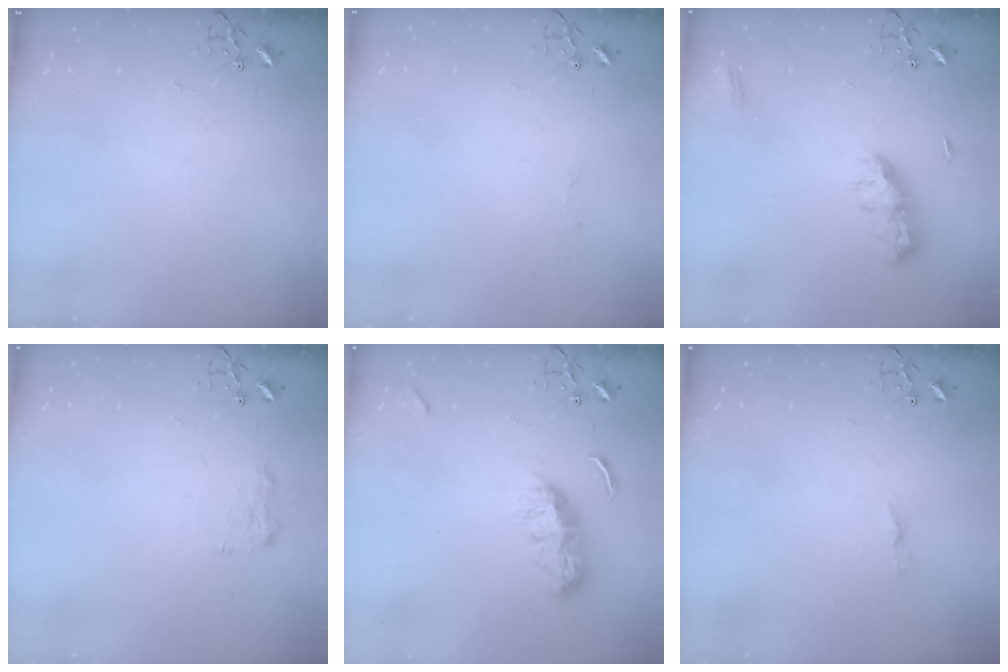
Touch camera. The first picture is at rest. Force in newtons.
{"total": 2.5, "press": 2.5, "slide": 0.4}
{"total": 9.0, "press": 9.0, "slide": 0.1}
{"total": 7.9, "press": 7.9, "slide": 0.4}
{"total": 9.1, "press": 9.1, "slide": 0.8}
{"total": 3.8, "press": 3.7, "slide": 0.3}